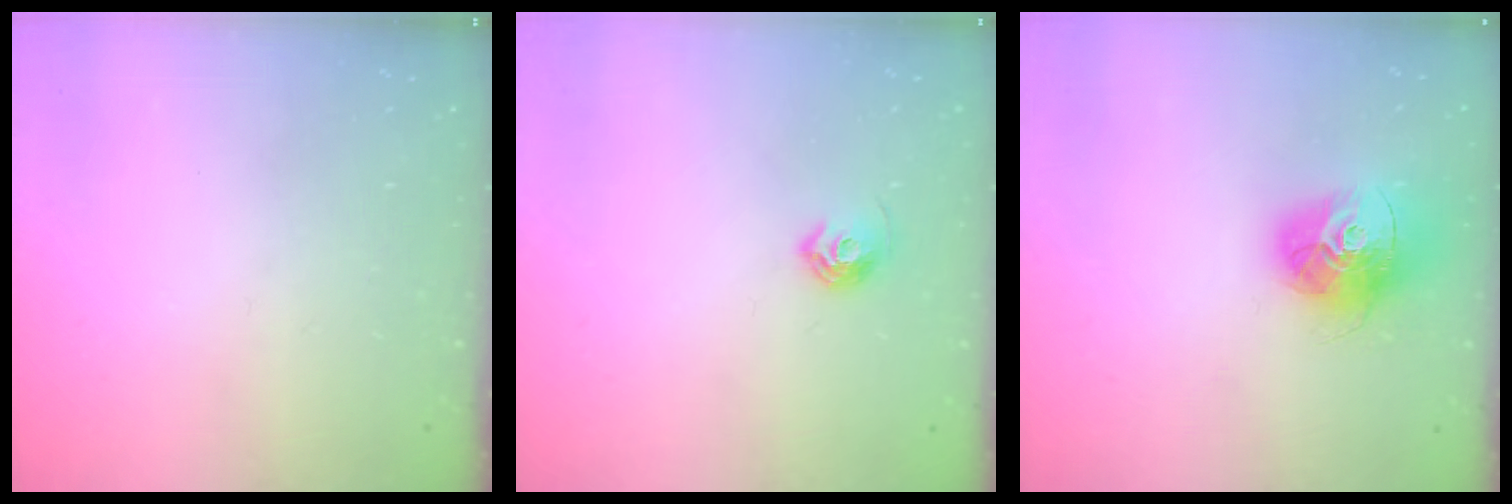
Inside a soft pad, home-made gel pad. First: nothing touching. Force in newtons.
{"total": 6.1, "press": 6.0, "slide": 1.1}
{"total": 15.2, "press": 15.2, "slide": 1.3}